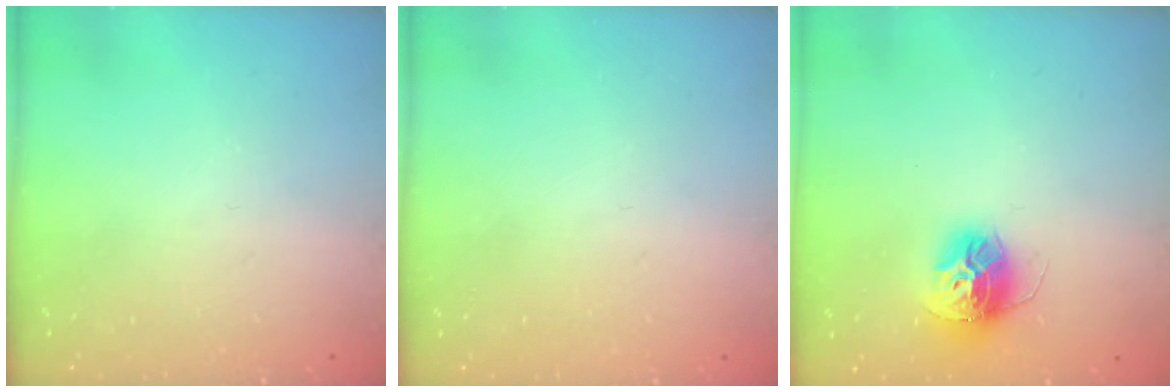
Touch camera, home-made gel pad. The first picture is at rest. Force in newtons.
{"total": 0.9, "press": 0.9, "slide": 0.1}
{"total": 12.1, "press": 12.0, "slide": 1.0}